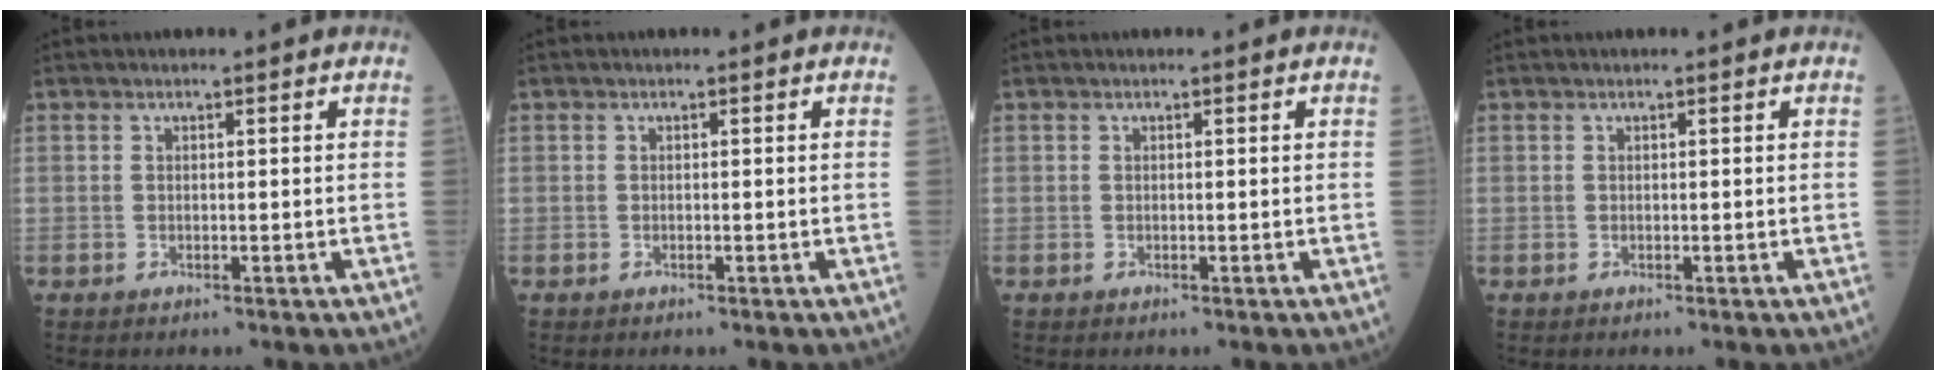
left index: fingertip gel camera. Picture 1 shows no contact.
{"total": 0.0}
{"total": 0.0}
{"total": 0.0}